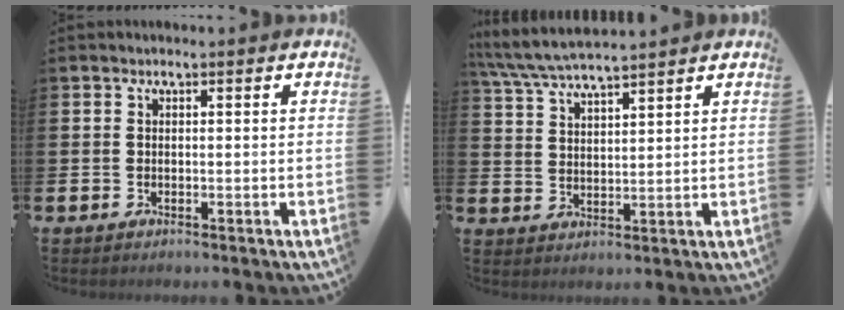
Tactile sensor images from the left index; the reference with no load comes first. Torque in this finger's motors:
{"motor_torque": [1.09, -0.88, 0.50, 0.21]}